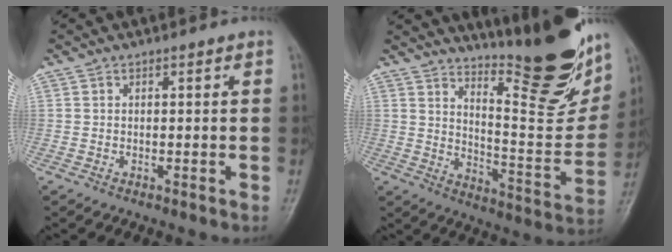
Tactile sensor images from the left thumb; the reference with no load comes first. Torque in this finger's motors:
{"motor_torque": [0.95, 0.68, 0.12, -0.58, 0.06]}